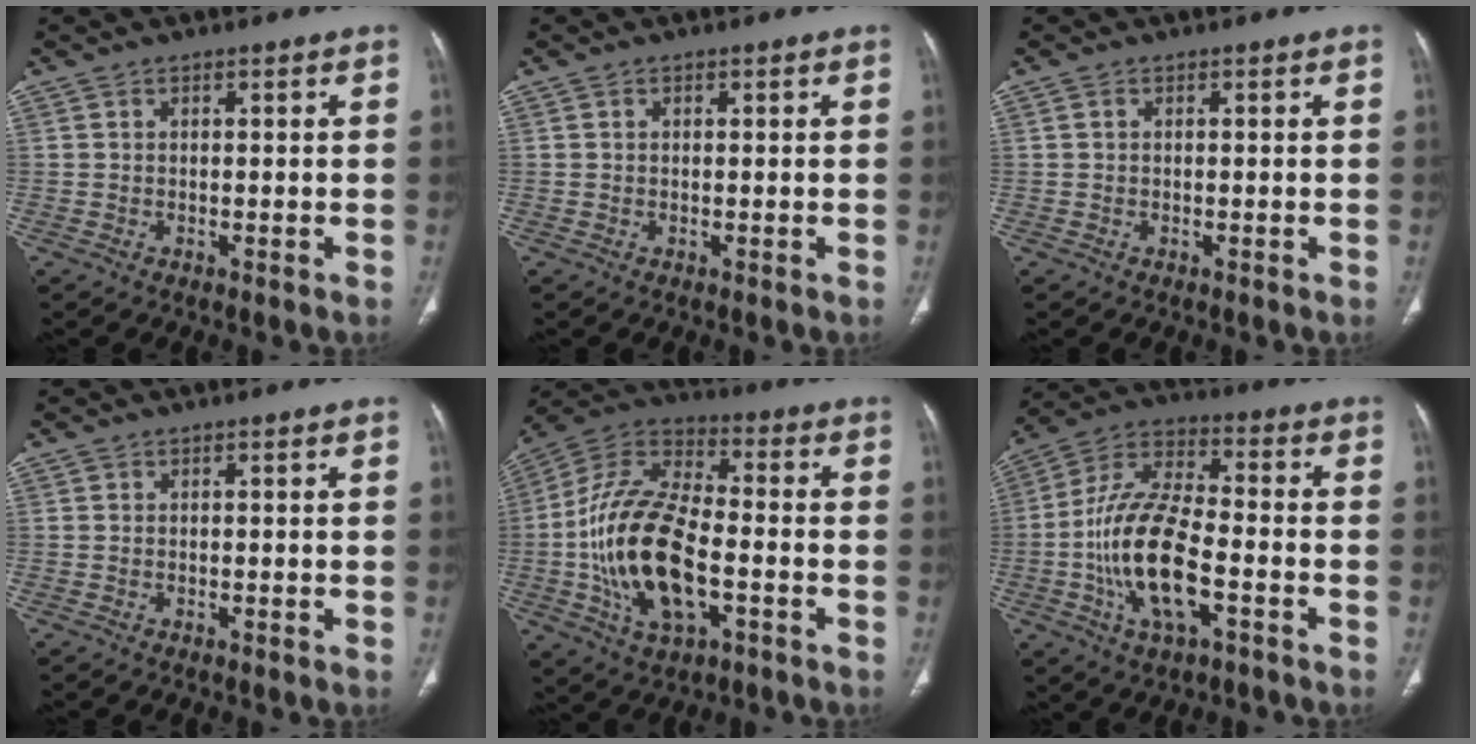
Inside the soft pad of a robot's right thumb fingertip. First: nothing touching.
{"total": 0.5, "force": [0.2, 0.4, 0.2], "torque": [-0.002, 0.000, 0.003]}
{"total": 0.5, "force": [0.1, 0.5, 0.2], "torque": [-0.002, 0.001, 0.002]}
{"total": 0.0}
{"total": 20.7, "force": [-4.1, 10.4, 17.4], "torque": [-0.337, 0.025, -0.074]}
{"total": 17.0, "force": [-4.6, 7.4, 14.6], "torque": [-0.285, 0.030, -0.085]}